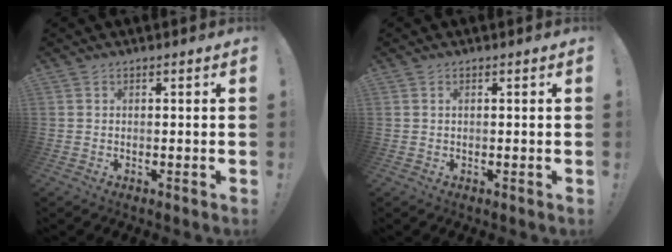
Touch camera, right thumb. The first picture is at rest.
{"total": 0.5, "force": [0.2, 0.2, 0.4], "torque": [-0.008, 0.001, 0.004]}